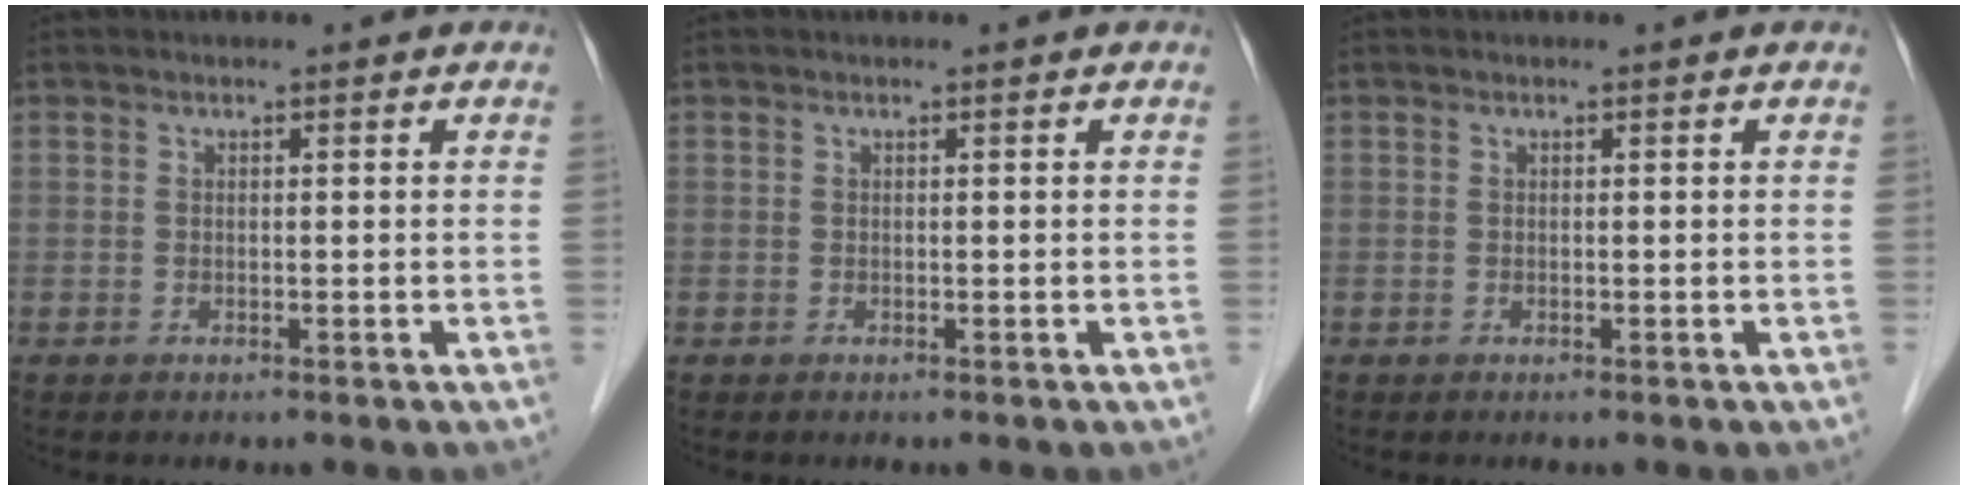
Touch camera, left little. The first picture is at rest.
{"total": 0.0}
{"total": 0.0}